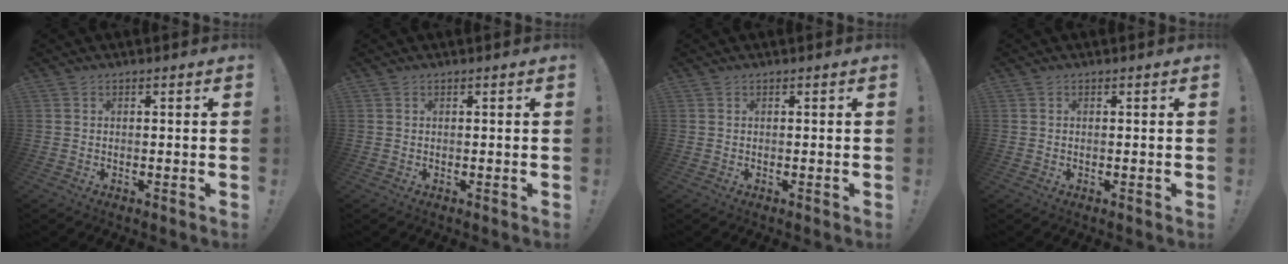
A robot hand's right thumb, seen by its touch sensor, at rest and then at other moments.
{"total": 0.0}
{"total": 0.0}
{"total": 0.0}